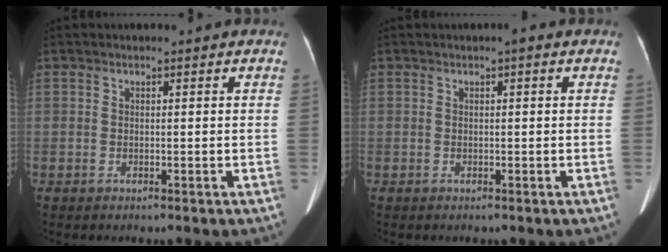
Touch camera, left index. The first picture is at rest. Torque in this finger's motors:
{"motor_torque": [0.17, -0.19, -0.12, -0.03]}